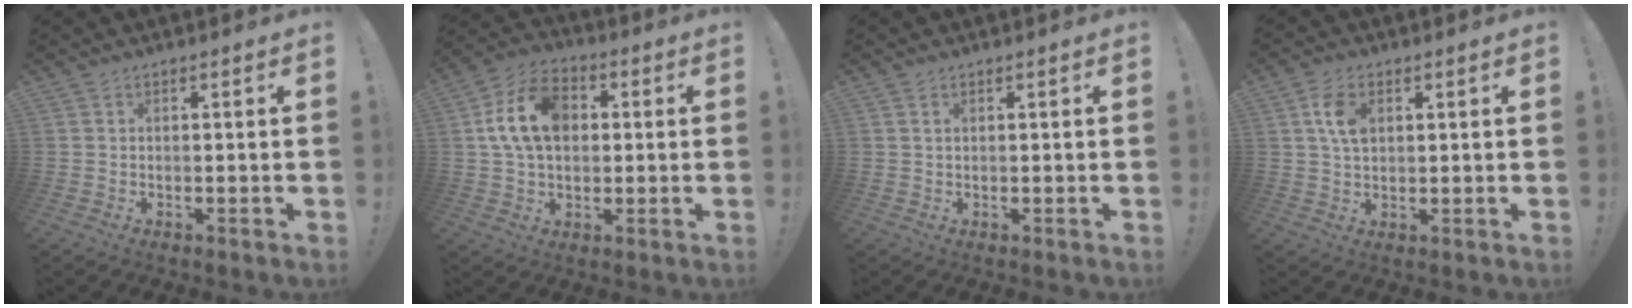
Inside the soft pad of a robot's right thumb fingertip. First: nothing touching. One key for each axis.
{"total": 14.7, "fx": 2.7, "fy": 10.5, "fz": 10.0, "tx": -0.176, "ty": 0.010, "tz": 0.055}
{"total": 0.9, "fx": 0.5, "fy": 0.3, "fz": 0.6, "tx": -0.010, "ty": -0.001, "tz": 0.009}
{"total": 7.2, "fx": 2.2, "fy": 4.5, "fz": 5.2, "tx": -0.099, "ty": 0.003, "tz": 0.040}